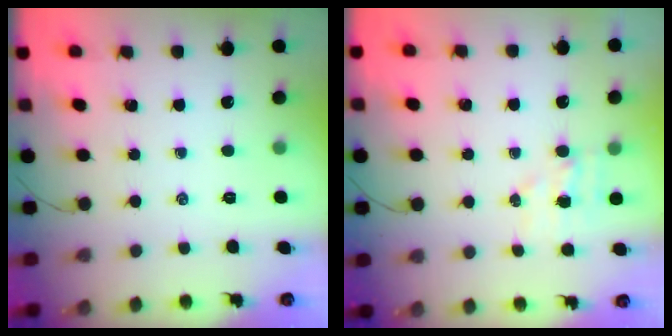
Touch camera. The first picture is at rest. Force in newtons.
{"total": 4.5, "press": 4.3, "slide": 1.0}